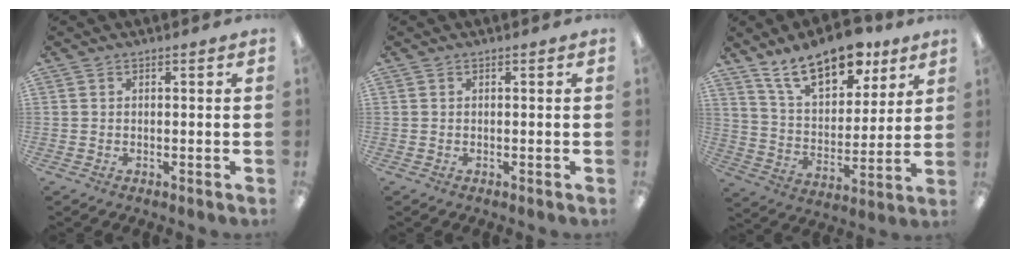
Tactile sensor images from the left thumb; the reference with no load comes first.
{"total": 0.0}
{"total": 18.4, "force": [12.8, 8.3, 10.2], "torque": [-0.164, -0.063, 0.221]}